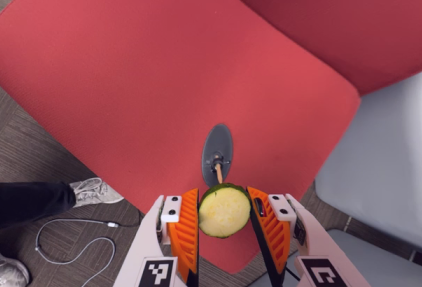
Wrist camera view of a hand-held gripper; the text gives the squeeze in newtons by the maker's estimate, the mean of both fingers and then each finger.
{"total": 8.1, "left": 8.5, "right": 7.8}